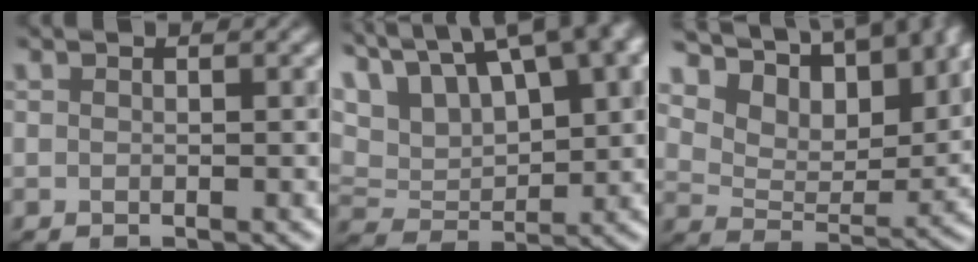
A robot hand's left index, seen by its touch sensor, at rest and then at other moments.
{"total": 12.5, "force": [8.4, 4.8, 7.9], "torque": [-0.198, 0.018, 0.166]}
{"total": 9.7, "force": [8.6, 3.0, 3.3], "torque": [-0.119, -0.012, 0.179]}